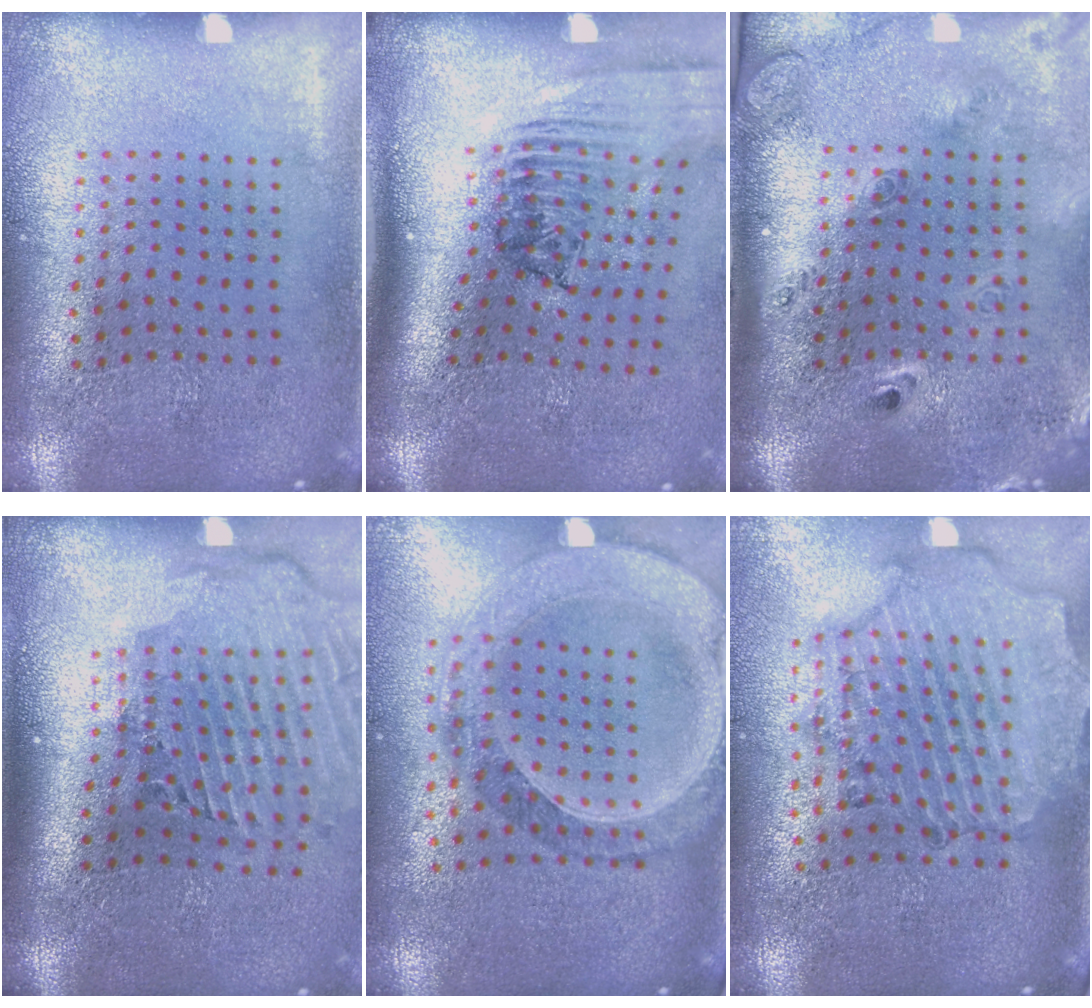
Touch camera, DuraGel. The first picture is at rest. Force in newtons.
{"total": 2.4, "press": 1.6, "slide": 1.7}
{"total": 2.9, "press": 2.0, "slide": 2.1}
{"total": 3.0, "press": 2.2, "slide": 2.0}
{"total": 1.4, "press": 1.4, "slide": 0.3}
{"total": 1.7, "press": 1.7, "slide": 0.3}